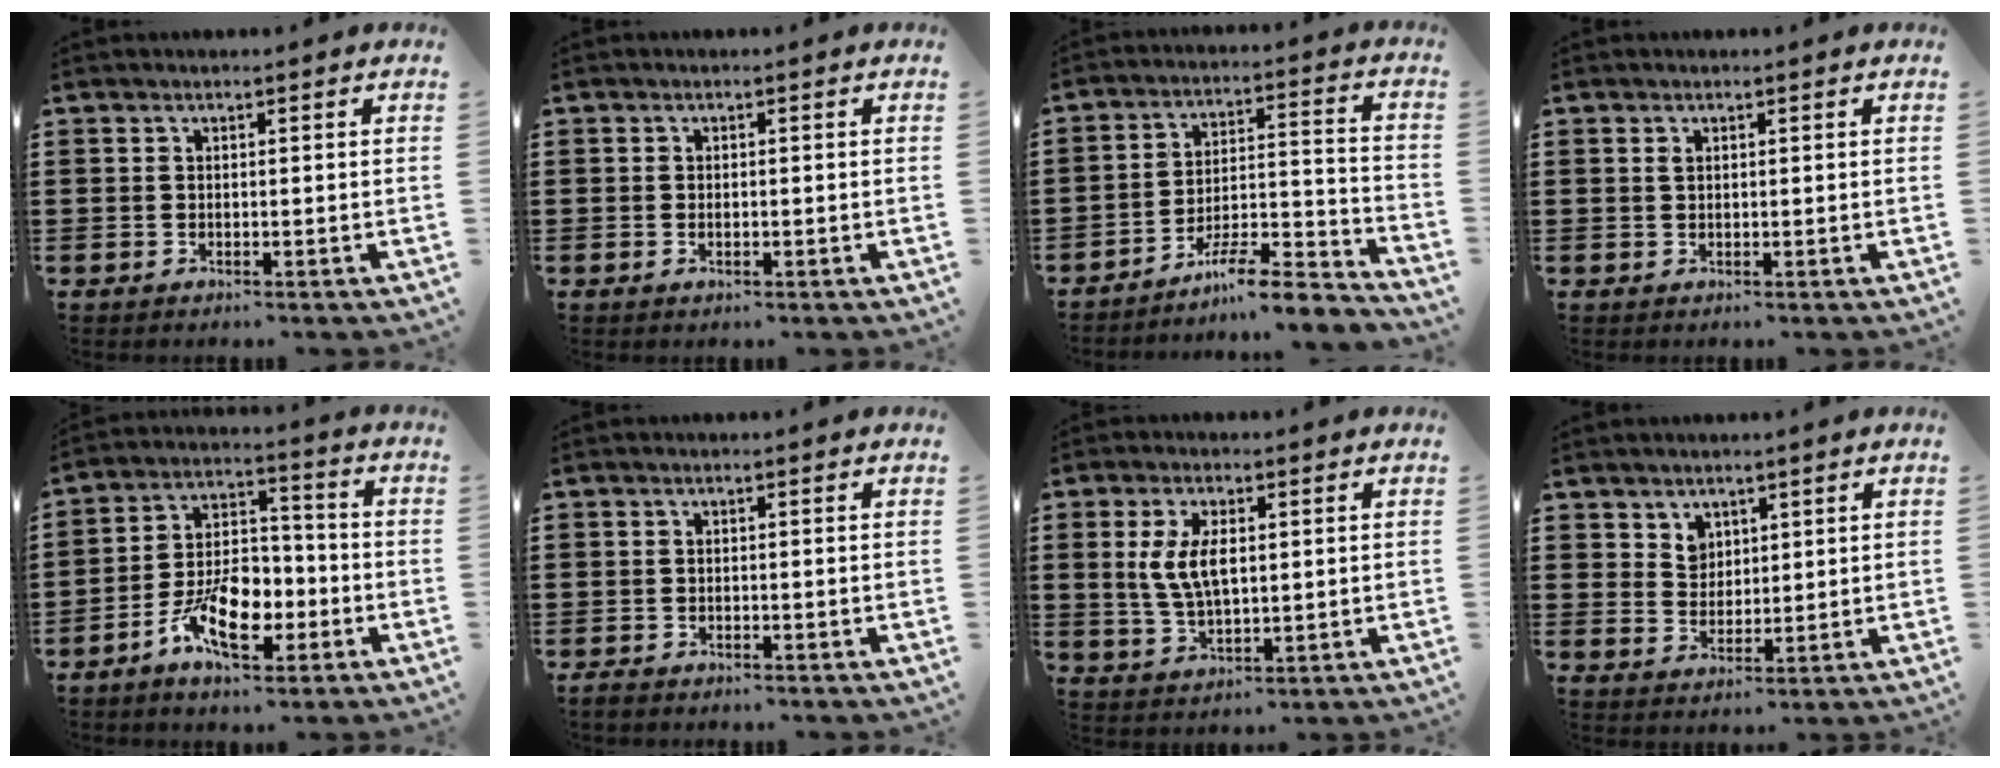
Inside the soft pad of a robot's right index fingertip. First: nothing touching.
{"total": 0.6, "force": [-0.1, 0.3, 0.5], "torque": [-0.012, -0.002, -0.001]}
{"total": 8.3, "force": [-7.4, 1.0, 3.6], "torque": [-0.049, 0.014, -0.139]}
{"total": 0.7, "force": [0.3, 0.4, 0.5], "torque": [-0.013, 0.000, 0.006]}
{"total": 10.4, "force": [-4.5, 5.8, 7.4], "torque": [-0.134, 0.011, -0.079]}
{"total": 0.9, "force": [-0.9, 0.3, 0.0], "torque": [-0.004, 0.000, -0.019]}
{"total": 6.6, "force": [0.9, 3.2, 5.7], "torque": [-0.129, 0.007, 0.010]}
{"total": 3.6, "force": [2.5, 2.5, 0.5], "torque": [-0.021, 0.007, 0.047]}